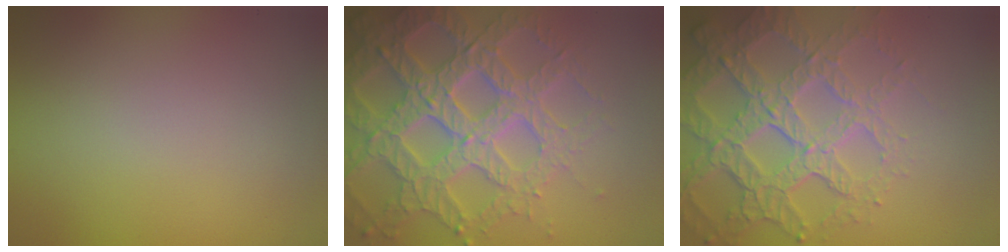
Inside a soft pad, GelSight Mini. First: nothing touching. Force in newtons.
{"total": 6.9, "press": 6.7, "slide": 1.7}
{"total": 7.7, "press": 5.3, "slide": 5.5}